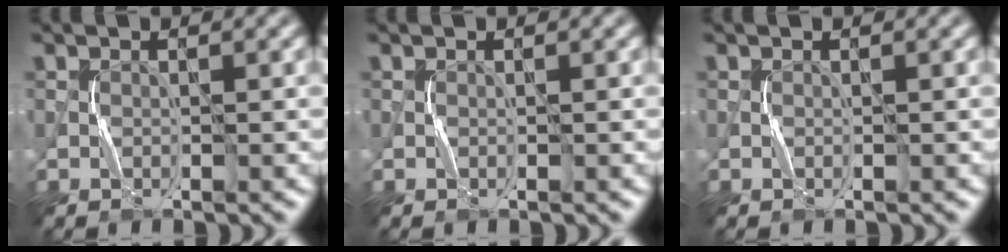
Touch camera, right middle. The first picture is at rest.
{"total": 0.0}
{"total": 0.0}